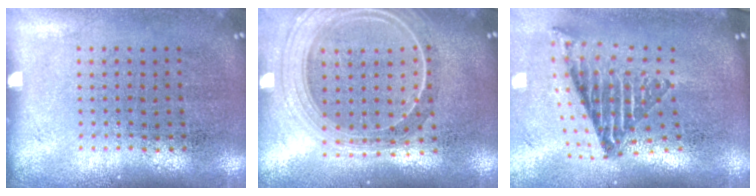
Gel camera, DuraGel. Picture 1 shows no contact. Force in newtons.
{"total": 2.4, "press": 2.0, "slide": 1.2}
{"total": 2.0, "press": 1.5, "slide": 1.4}